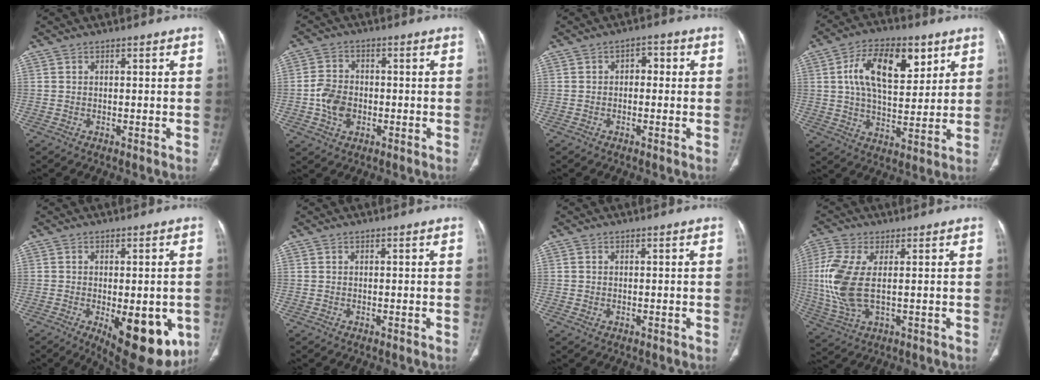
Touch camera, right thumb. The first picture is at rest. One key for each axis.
{"total": 6.7, "fx": -1.4, "fy": 5.0, "fz": 4.2, "tx": -0.066, "ty": 0.010, "tz": -0.028}
{"total": 2.8, "fx": 0.1, "fy": 1.9, "fz": 2.0, "tx": -0.009, "ty": 0.011, "tz": -0.009}
{"total": 15.7, "fx": 5.7, "fy": 8.3, "fz": 12.1, "tx": -0.175, "ty": -0.012, "tz": 0.097}
{"total": 15.4, "fx": -4.9, "fy": 6.7, "fz": 13.0, "tx": -0.132, "ty": -0.012, "tz": -0.047}
{"total": 0.0}
{"total": 0.6, "fx": -0.1, "fy": 0.5, "fz": 0.4, "tx": -0.011, "ty": -0.002, "tz": 0.001}
{"total": 11.7, "fx": 0.7, "fy": 5.4, "fz": 10.3, "tx": -0.264, "ty": -0.003, "tz": 0.017}